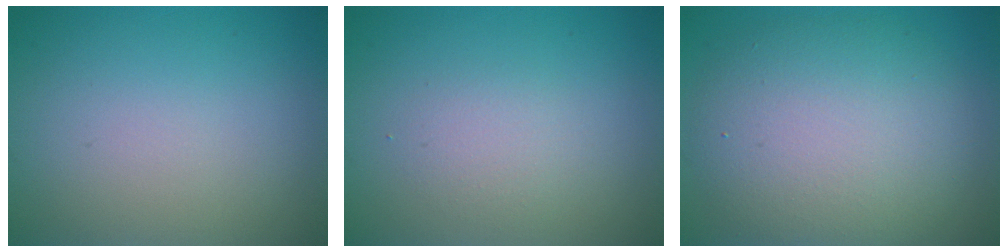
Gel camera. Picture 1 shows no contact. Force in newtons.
{"total": 1.6, "press": 1.6, "slide": 0.0}
{"total": 8.5, "press": 8.4, "slide": 1.1}